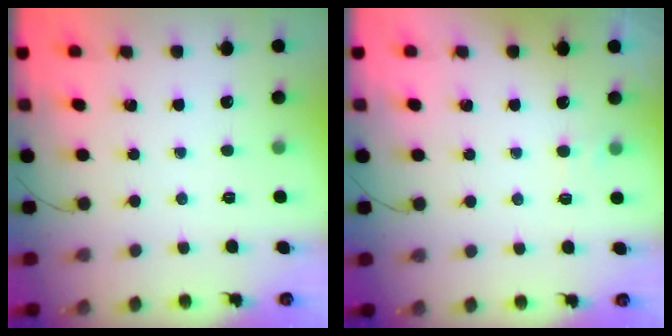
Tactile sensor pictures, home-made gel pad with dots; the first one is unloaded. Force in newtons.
{"total": 3.7, "press": 3.5, "slide": 1.1}